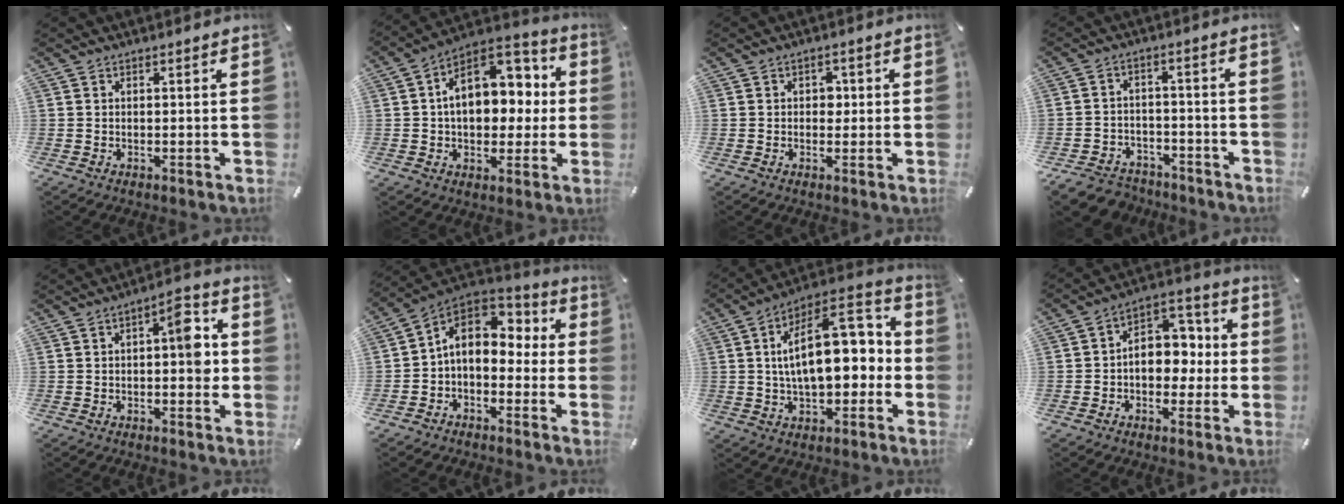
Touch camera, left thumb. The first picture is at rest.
{"total": 15.6, "force": [2.6, 11.3, 10.4], "torque": [-0.141, -0.010, 0.048]}
{"total": 2.5, "force": [0.1, 2.0, 1.5], "torque": [-0.015, 0.001, -0.006]}
{"total": 6.3, "force": [-4.6, 3.9, 1.8], "torque": [-0.040, 0.019, -0.088]}
{"total": 8.3, "force": [0.1, 3.9, 7.3], "torque": [-0.094, 0.007, -0.008]}
{"total": 10.3, "force": [0.4, 8.0, 6.4], "torque": [-0.125, 0.005, 0.004]}
{"total": 18.4, "force": [2.1, 10.4, 15.1], "torque": [-0.225, -0.004, 0.035]}
{"total": 9.6, "force": [-1.2, 7.8, 5.4], "torque": [-0.059, 0.005, -0.022]}